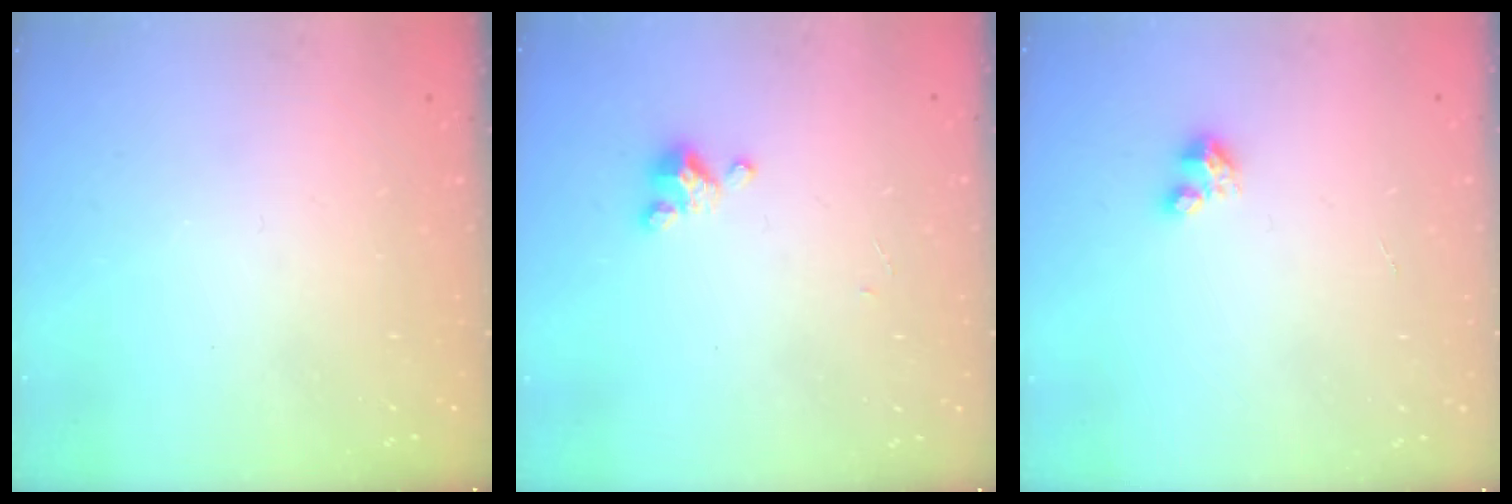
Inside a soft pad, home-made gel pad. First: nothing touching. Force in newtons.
{"total": 2.5, "press": 2.5, "slide": 0.3}
{"total": 2.8, "press": 2.8, "slide": 0.3}